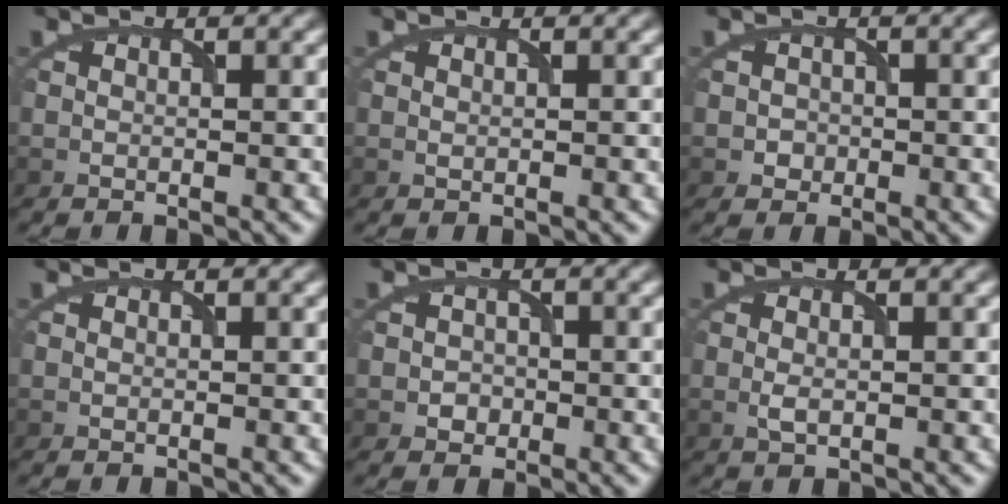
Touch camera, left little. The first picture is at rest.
{"total": 0.0}
{"total": 1.1, "force": [-0.3, 1.1, 0.1], "torque": [0.008, 0.000, -0.005]}
{"total": 0.0}
{"total": 1.3, "force": [-0.4, 1.2, 0.3], "torque": [0.002, -0.001, -0.009]}
{"total": 1.1, "force": [-0.1, 0.5, 1.0], "torque": [-0.023, -0.001, -0.003]}